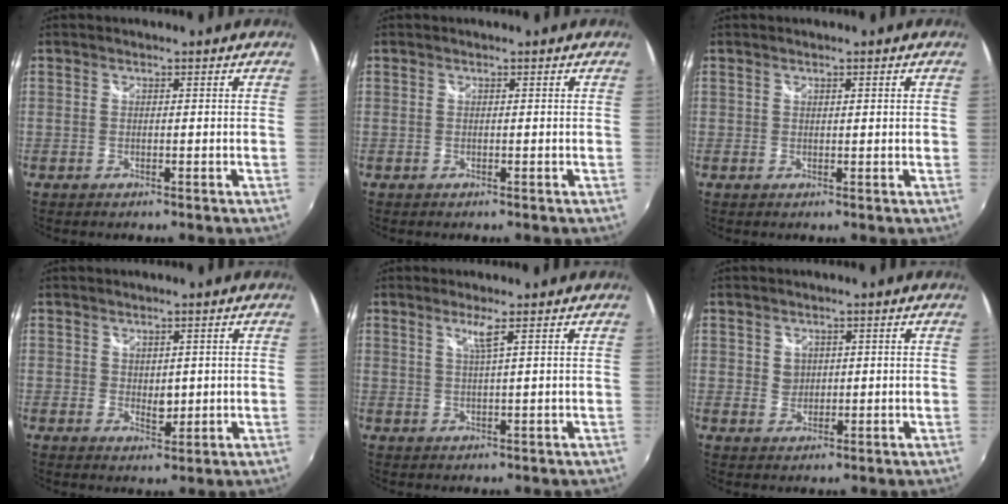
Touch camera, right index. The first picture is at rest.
{"total": 0.0}
{"total": 1.8, "force": [0.8, -1.6, 0.1], "torque": [0.009, -0.005, 0.017]}
{"total": 2.6, "force": [0.7, 1.9, 1.6], "torque": [-0.021, -0.004, 0.016]}
{"total": 2.6, "force": [1.4, -0.6, 2.0], "torque": [-0.039, -0.007, 0.026]}
{"total": 2.5, "force": [0.8, 2.3, 0.6], "torque": [-0.003, 0.002, 0.015]}